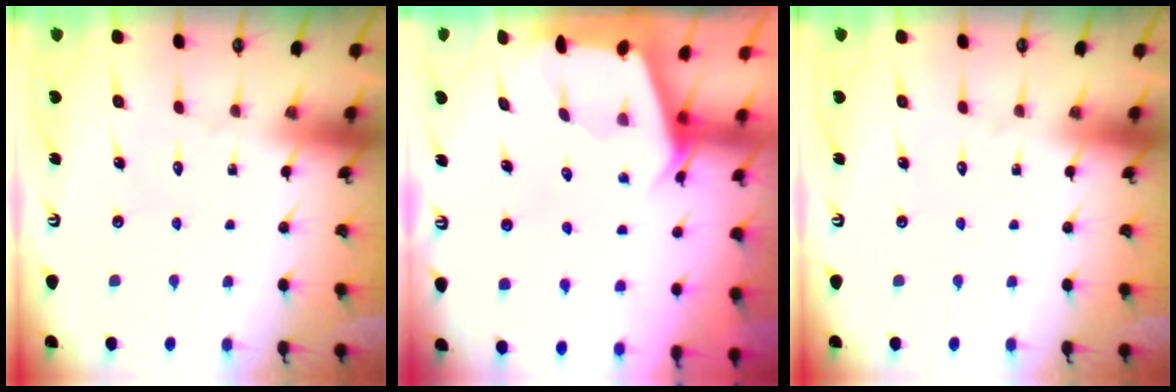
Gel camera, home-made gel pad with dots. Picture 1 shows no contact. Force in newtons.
{"total": 3.1, "press": 3.1, "slide": 0.2}
{"total": 0.0}